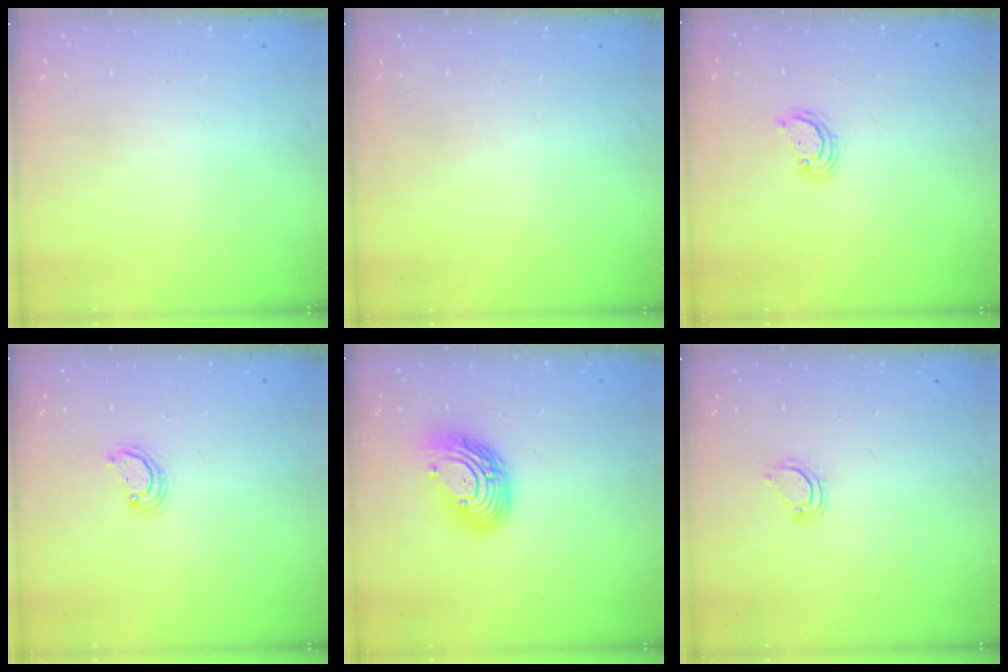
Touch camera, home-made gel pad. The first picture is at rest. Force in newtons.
{"total": 0.0}
{"total": 2.5, "press": 2.5, "slide": 0.3}
{"total": 2.3, "press": 2.3, "slide": 0.3}
{"total": 12.8, "press": 12.8, "slide": 1.2}
{"total": 4.7, "press": 4.7, "slide": 0.2}